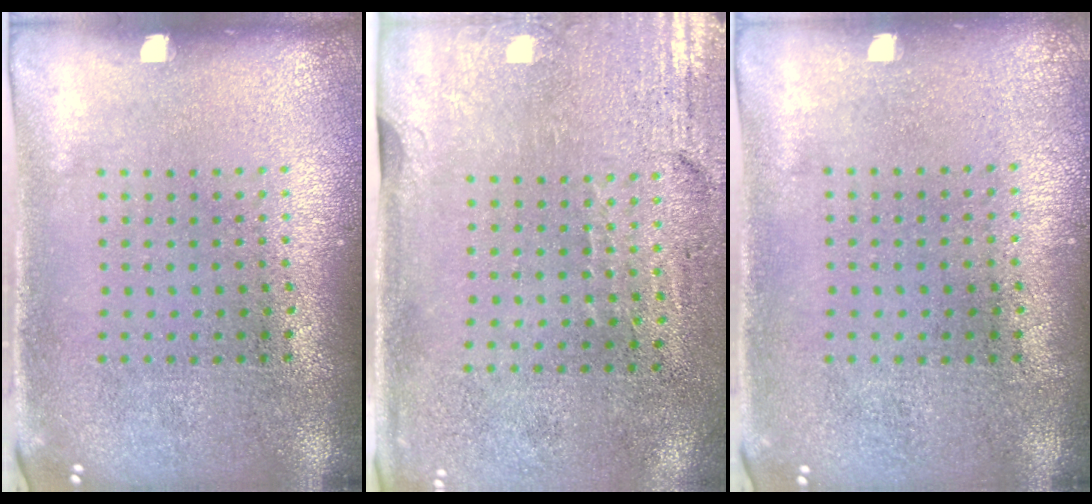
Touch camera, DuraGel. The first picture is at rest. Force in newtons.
{"total": 2.9, "press": 2.5, "slide": 1.5}
{"total": 0.0}